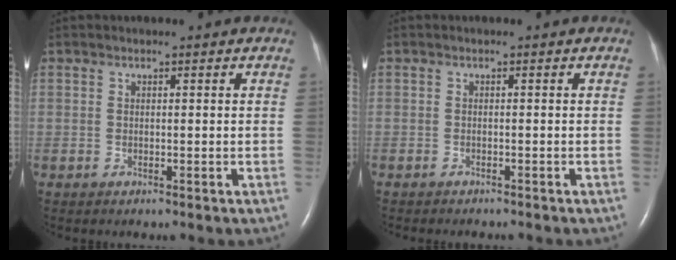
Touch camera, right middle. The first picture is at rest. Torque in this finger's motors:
{"motor_torque": [0.76, -0.95, 0.10, 0.05]}